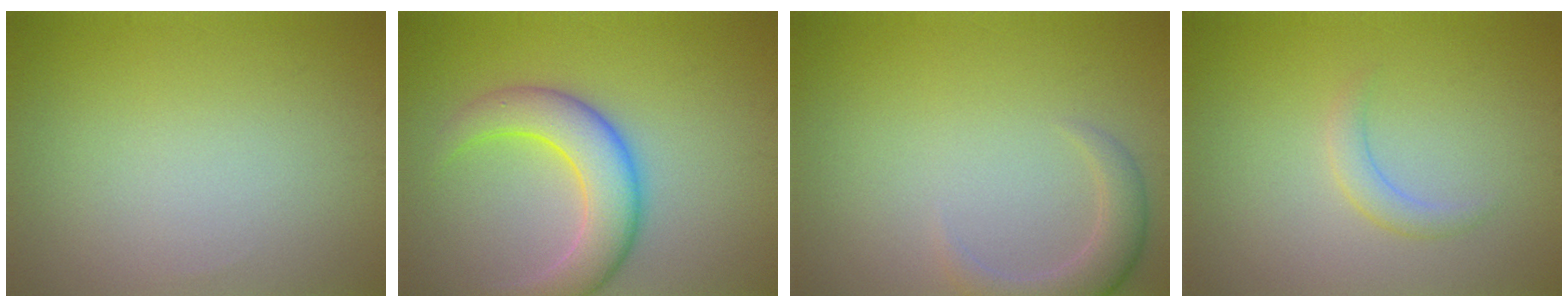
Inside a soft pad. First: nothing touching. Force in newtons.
{"total": 6.0, "press": 6.0, "slide": 0.2}
{"total": 2.9, "press": 2.8, "slide": 0.3}
{"total": 1.5, "press": 1.5, "slide": 0.0}